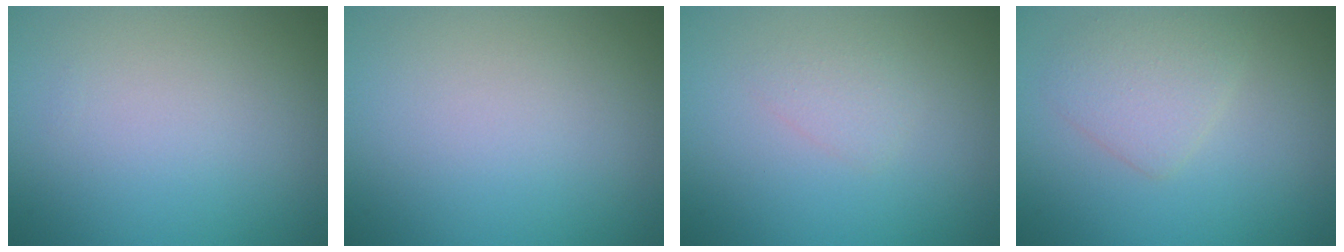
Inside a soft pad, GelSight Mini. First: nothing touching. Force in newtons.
{"total": 0.0}
{"total": 1.1, "press": 1.1, "slide": 0.0}
{"total": 2.6, "press": 2.6, "slide": 0.0}